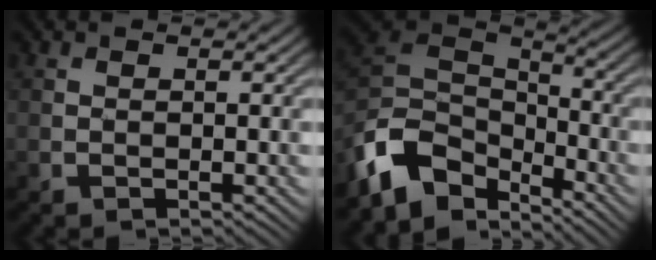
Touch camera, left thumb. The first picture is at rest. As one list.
[{"total": 10.5, "force": [-6.7, 6.3, 5.1], "torque": [-0.123, 0.000, -0.144]}]